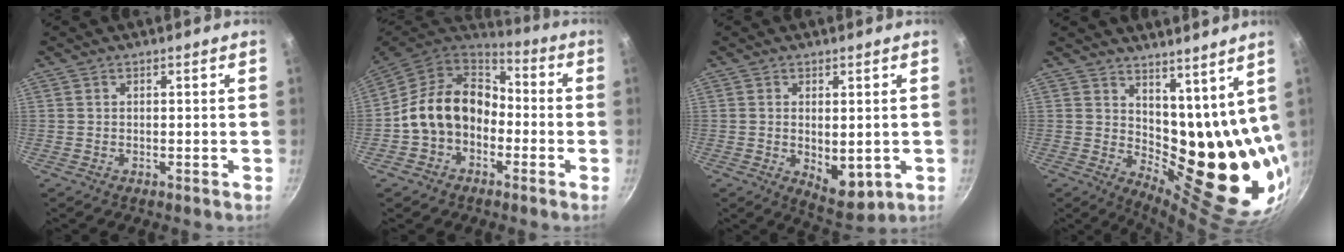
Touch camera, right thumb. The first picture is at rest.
{"total": 15.7, "force": [-2.3, 12.3, 9.5], "torque": [-0.138, 0.057, -0.055]}
{"total": 7.6, "force": [-0.6, 4.1, 6.4], "torque": [-0.081, -0.018, 0.004]}
{"total": 18.1, "force": [9.0, 9.3, 12.7], "torque": [-0.127, -0.074, 0.157]}